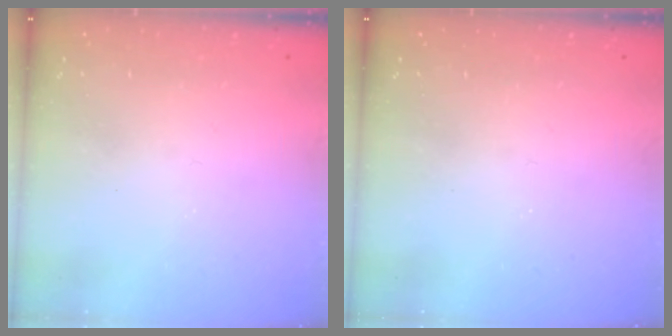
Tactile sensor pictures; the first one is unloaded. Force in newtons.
{"total": 0.0}